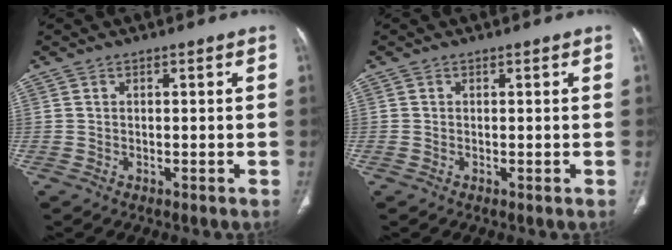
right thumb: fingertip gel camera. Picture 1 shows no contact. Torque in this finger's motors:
{"motor_torque": [0.15, 0.17, 0.05, 0.11, 0.01]}